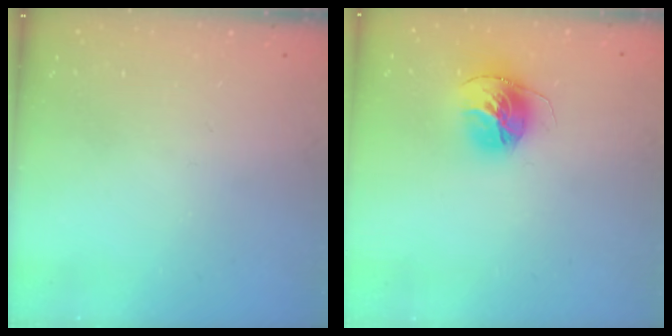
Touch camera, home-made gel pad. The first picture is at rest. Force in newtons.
{"total": 14.3, "press": 14.3, "slide": 1.5}